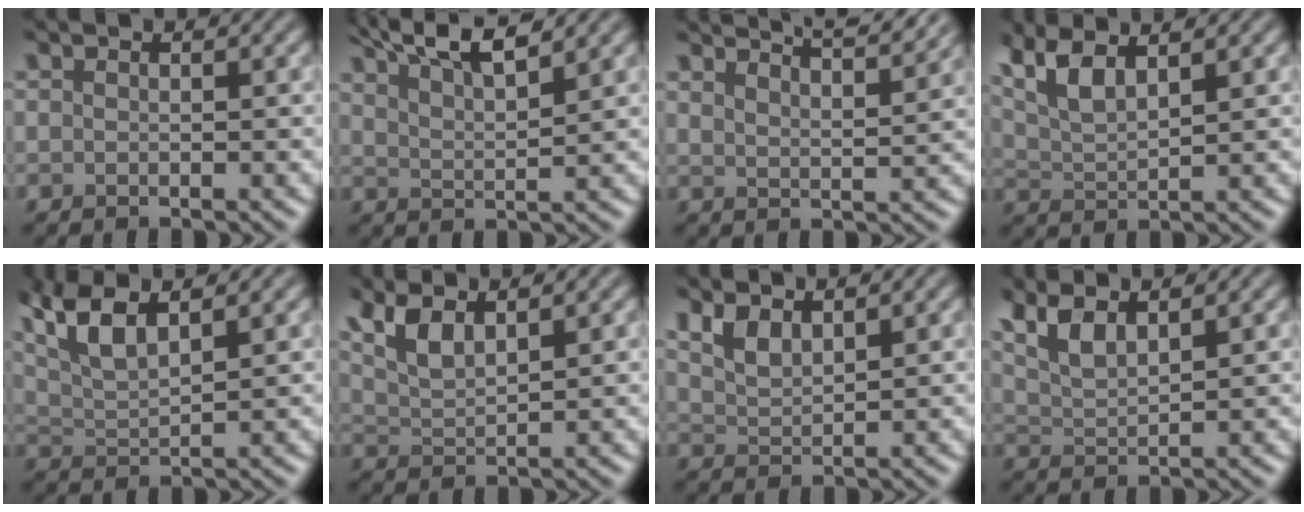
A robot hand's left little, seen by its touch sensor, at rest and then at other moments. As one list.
[{"total": 7.9, "force": [6.2, 2.0, 4.4], "torque": [-0.054, 0.027, 0.066]}, {"total": 7.2, "force": [6.1, 1.7, 3.4], "torque": [-0.024, 0.024, 0.052]}, {"total": 5.2, "force": [3.3, 1.7, 3.6], "torque": [-0.083, 0.011, 0.062]}, {"total": 7.1, "force": [4.5, 2.5, 5.0], "torque": [-0.102, 0.029, 0.068]}, {"total": 3.9, "force": [2.5, 1.3, 2.6], "torque": [-0.064, 0.003, 0.055]}, {"total": 2.5, "force": [1.9, 1.0, 1.4], "torque": [-0.033, -0.002, 0.041]}, {"total": 4.1, "force": [2.9, 1.3, 2.7], "torque": [-0.067, 0.005, 0.061]}]